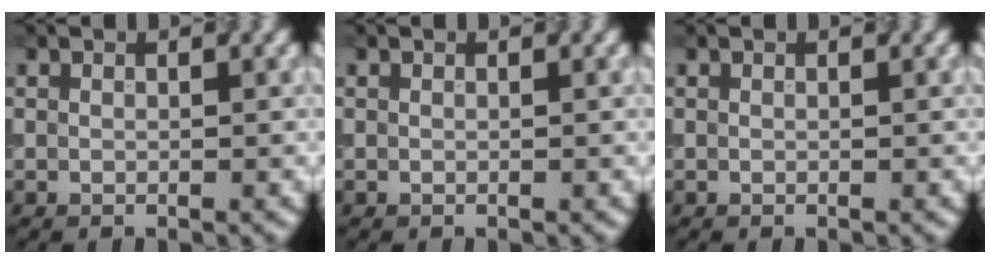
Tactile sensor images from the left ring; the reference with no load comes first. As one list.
[{"total": 0.0}, {"total": 0.0}]